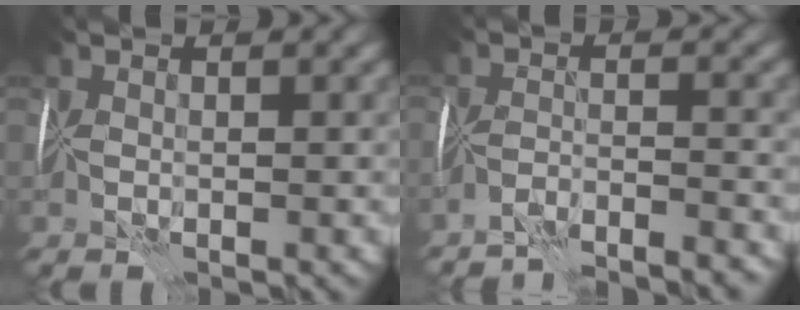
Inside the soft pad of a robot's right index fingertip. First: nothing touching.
{"total": 4.9, "force": [-4.6, -1.6, -0.3], "torque": [0.013, -0.006, -0.079]}